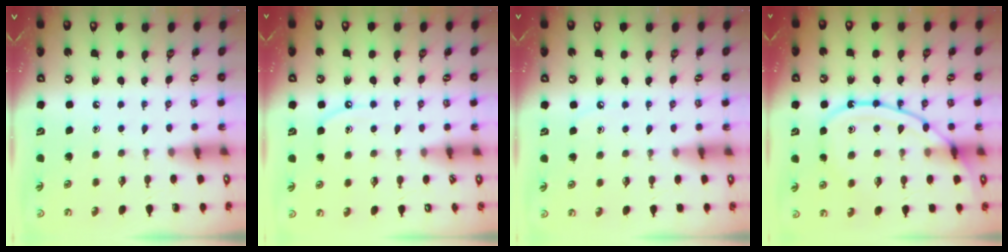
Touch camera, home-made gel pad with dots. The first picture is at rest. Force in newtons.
{"total": 5.6, "press": 5.6, "slide": 0.5}
{"total": 3.6, "press": 3.5, "slide": 0.6}
{"total": 13.8, "press": 13.8, "slide": 1.3}